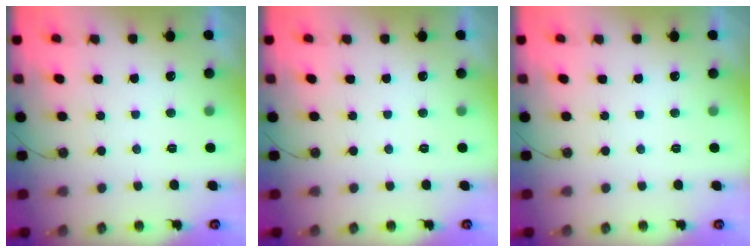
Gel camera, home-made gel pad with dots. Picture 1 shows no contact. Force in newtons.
{"total": 0.0}
{"total": 0.0}